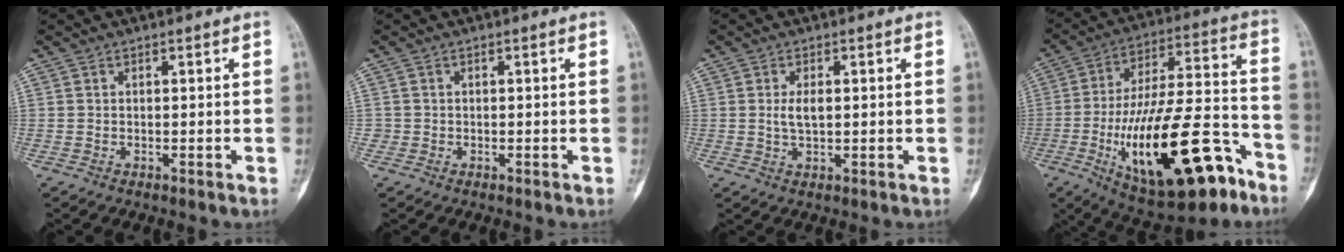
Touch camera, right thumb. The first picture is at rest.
{"total": 0.8, "force": [-0.2, 0.8, 0.0], "torque": [0.004, 0.005, -0.005]}
{"total": 3.1, "force": [0.4, 1.5, 2.7], "torque": [-0.048, -0.002, 0.009]}
{"total": 27.7, "force": [-11.9, 10.5, 22.6], "torque": [-0.376, 0.057, -0.174]}